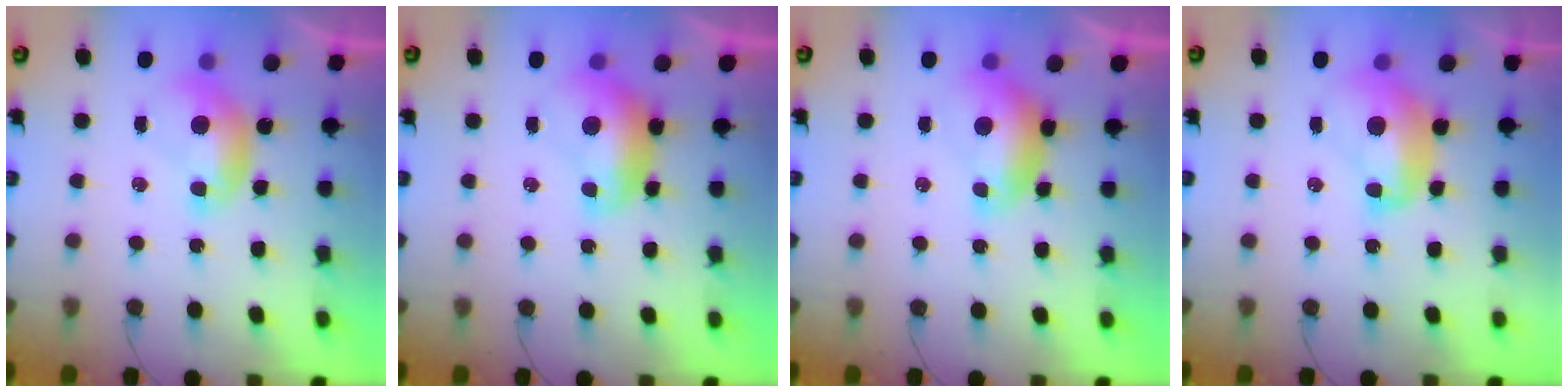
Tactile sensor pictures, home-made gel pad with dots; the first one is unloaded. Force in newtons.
{"total": 1.6, "press": 1.6, "slide": 0.4}
{"total": 0.7, "press": 0.6, "slide": 0.3}
{"total": 3.0, "press": 2.9, "slide": 0.5}